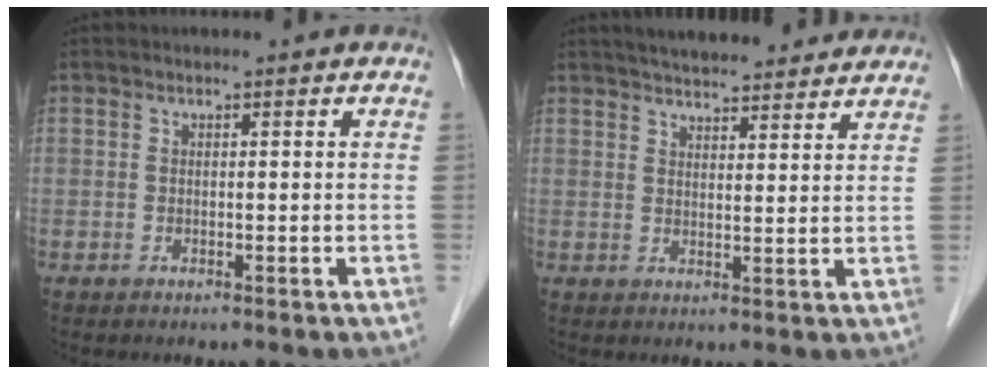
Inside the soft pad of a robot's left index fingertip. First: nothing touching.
{"total": 11.1, "force": [10.0, 2.6, 4.1], "torque": [-0.048, 0.020, 0.127]}